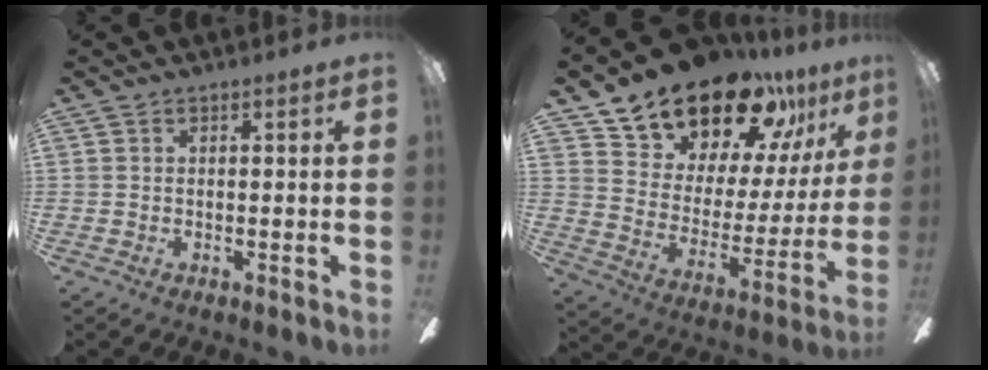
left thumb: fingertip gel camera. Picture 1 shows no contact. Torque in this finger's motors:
{"motor_torque": [0.59, 0.59, 1.50, -1.27, 0.11]}